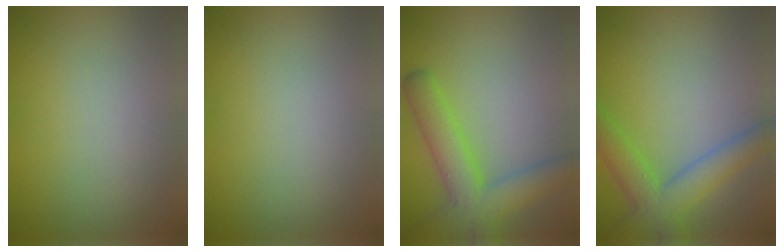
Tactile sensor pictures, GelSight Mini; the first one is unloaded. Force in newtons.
{"total": 0.0}
{"total": 5.8, "press": 5.8, "slide": 0.3}
{"total": 5.1, "press": 5.1, "slide": 0.3}